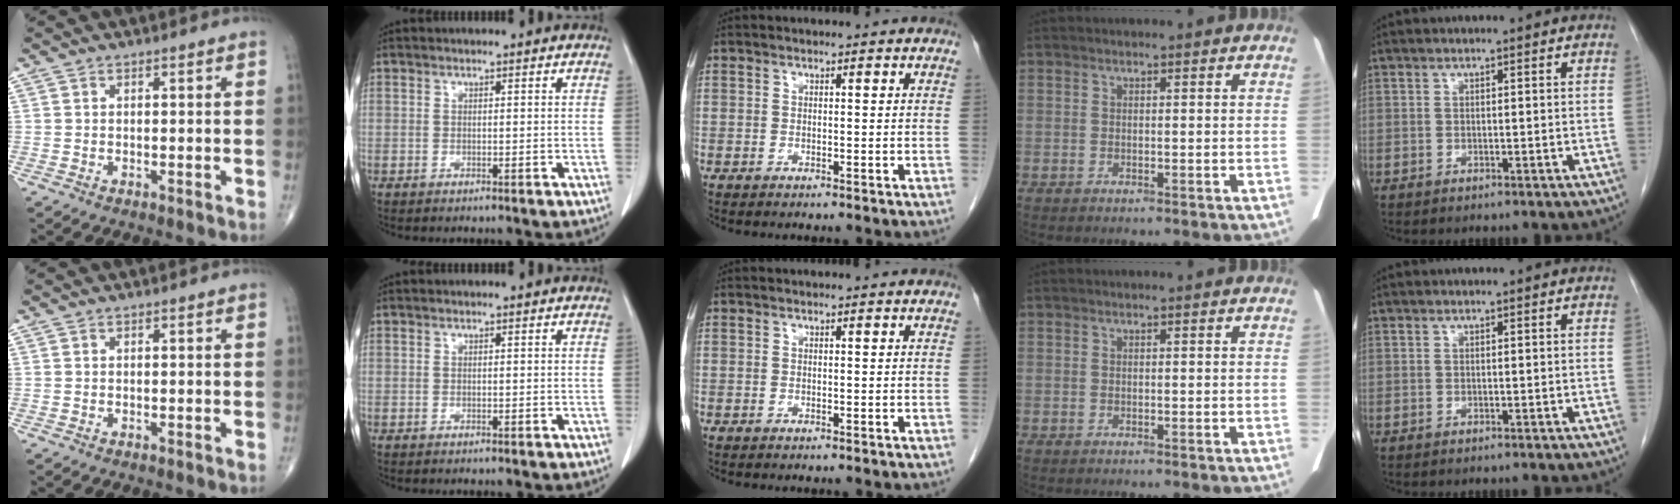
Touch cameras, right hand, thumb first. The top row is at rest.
{}